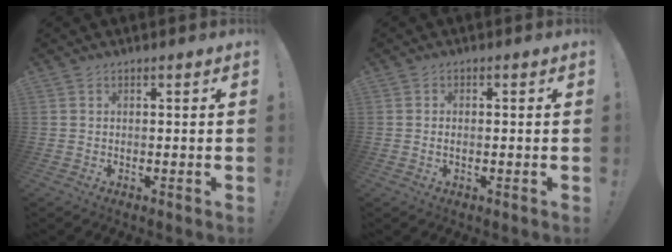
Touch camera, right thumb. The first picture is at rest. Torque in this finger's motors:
{"motor_torque": [-0.10, -0.21, -0.17, 0.41, 0.00]}